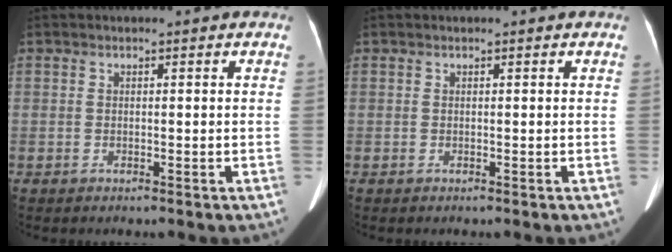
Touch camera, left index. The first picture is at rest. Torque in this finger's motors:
{"motor_torque": [0.14, 0.17, 0.03, 0.02]}